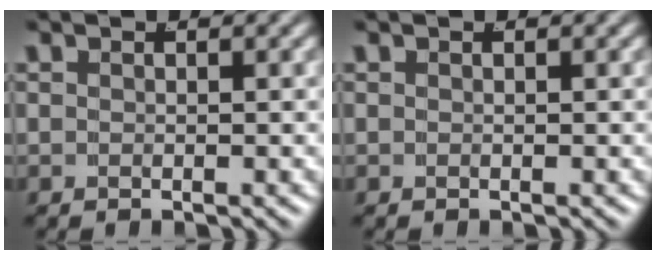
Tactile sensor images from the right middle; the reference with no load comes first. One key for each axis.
{"total": 0.0}